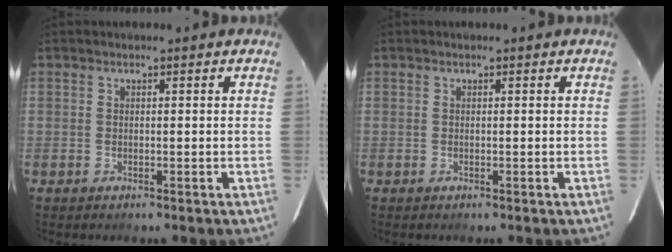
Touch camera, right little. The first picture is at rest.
{"total": 0.0}